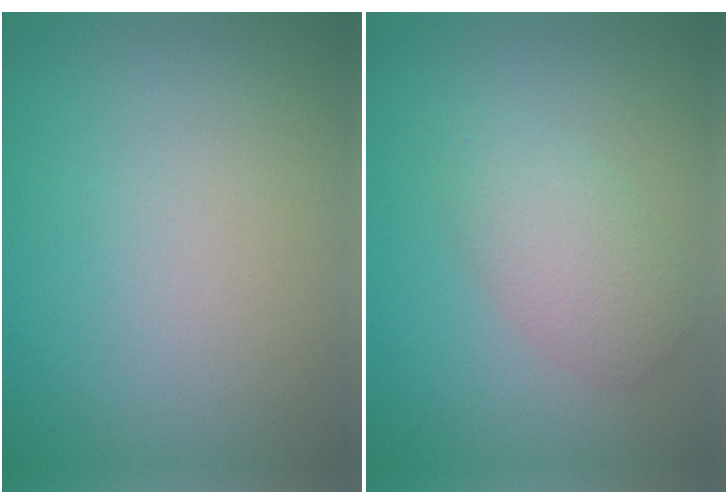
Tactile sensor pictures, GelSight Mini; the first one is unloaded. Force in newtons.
{"total": 3.2, "press": 3.2, "slide": 0.1}